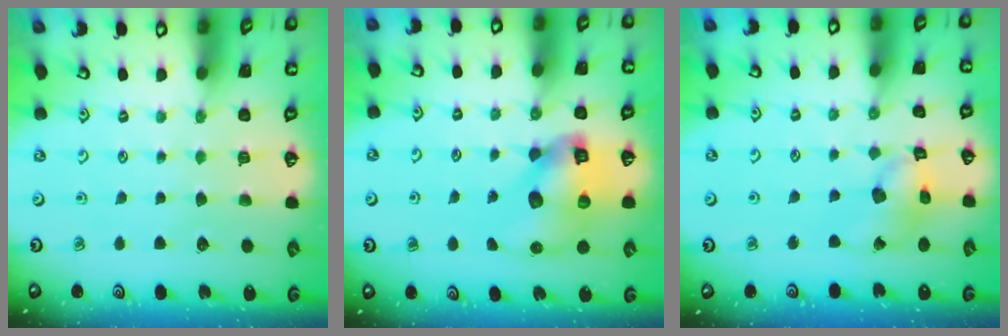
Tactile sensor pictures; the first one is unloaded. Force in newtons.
{"total": 12.5, "press": 12.3, "slide": 1.9}
{"total": 11.1, "press": 11.0, "slide": 1.3}